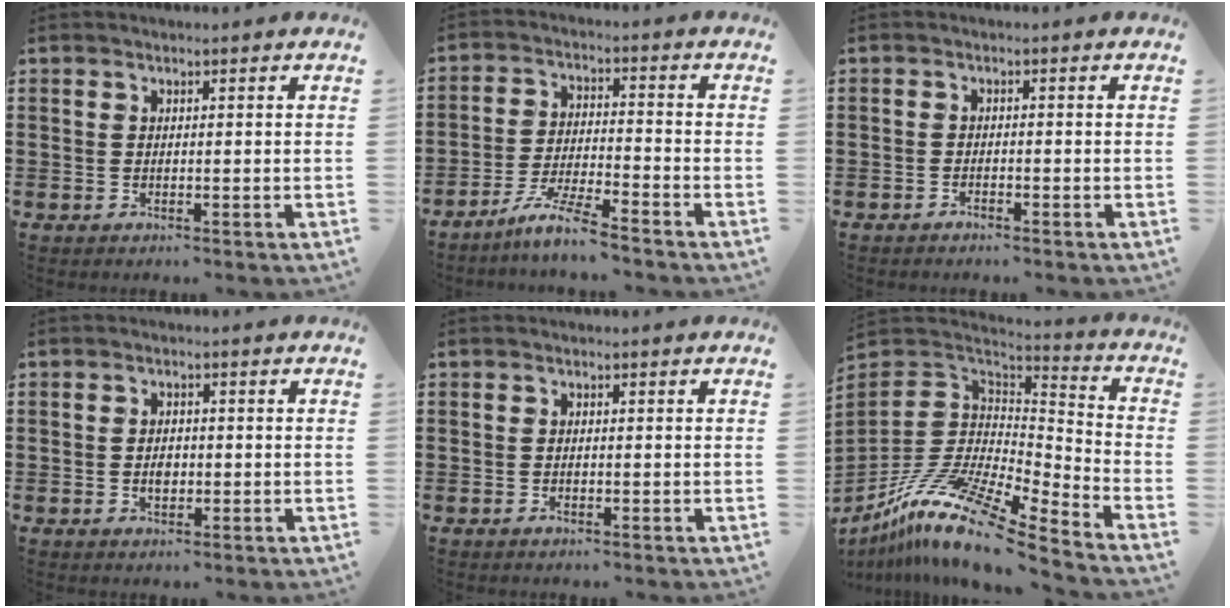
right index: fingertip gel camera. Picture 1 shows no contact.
{"total": 6.5, "force": [-5.7, -0.4, 3.0], "torque": [-0.070, -0.012, -0.112]}
{"total": 1.0, "force": [-0.9, -0.1, 0.2], "torque": [-0.008, -0.005, -0.017]}
{"total": 2.4, "force": [-0.4, 1.5, 1.9], "torque": [-0.029, 0.000, -0.009]}
{"total": 0.7, "force": [-0.3, 0.3, 0.6], "torque": [-0.013, -0.004, -0.005]}
{"total": 14.4, "force": [-10.0, 2.9, 10.0], "torque": [-0.206, 0.010, -0.191]}